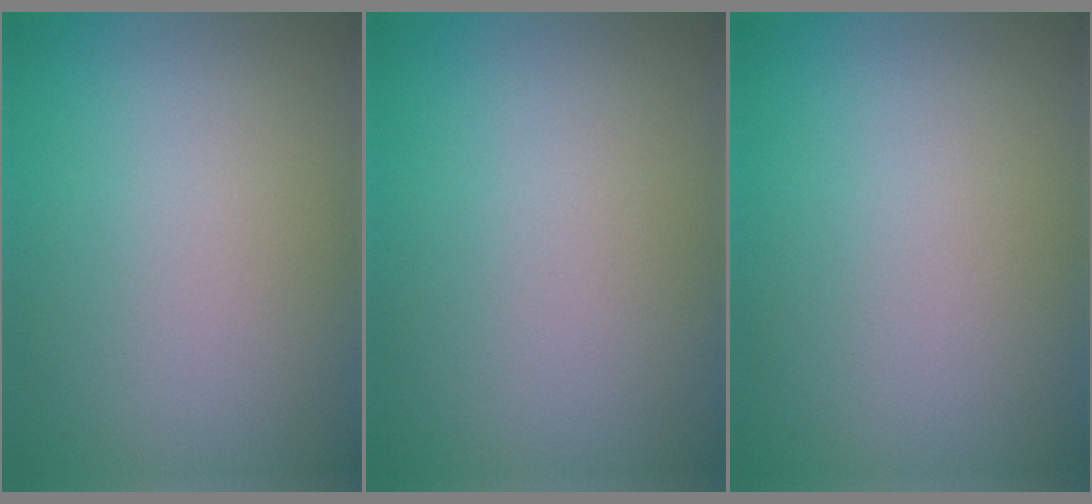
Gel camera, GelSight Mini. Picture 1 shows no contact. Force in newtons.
{"total": 0.0}
{"total": 0.0}